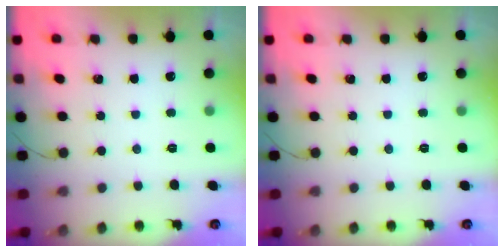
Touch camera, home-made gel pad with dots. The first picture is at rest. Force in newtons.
{"total": 0.0}